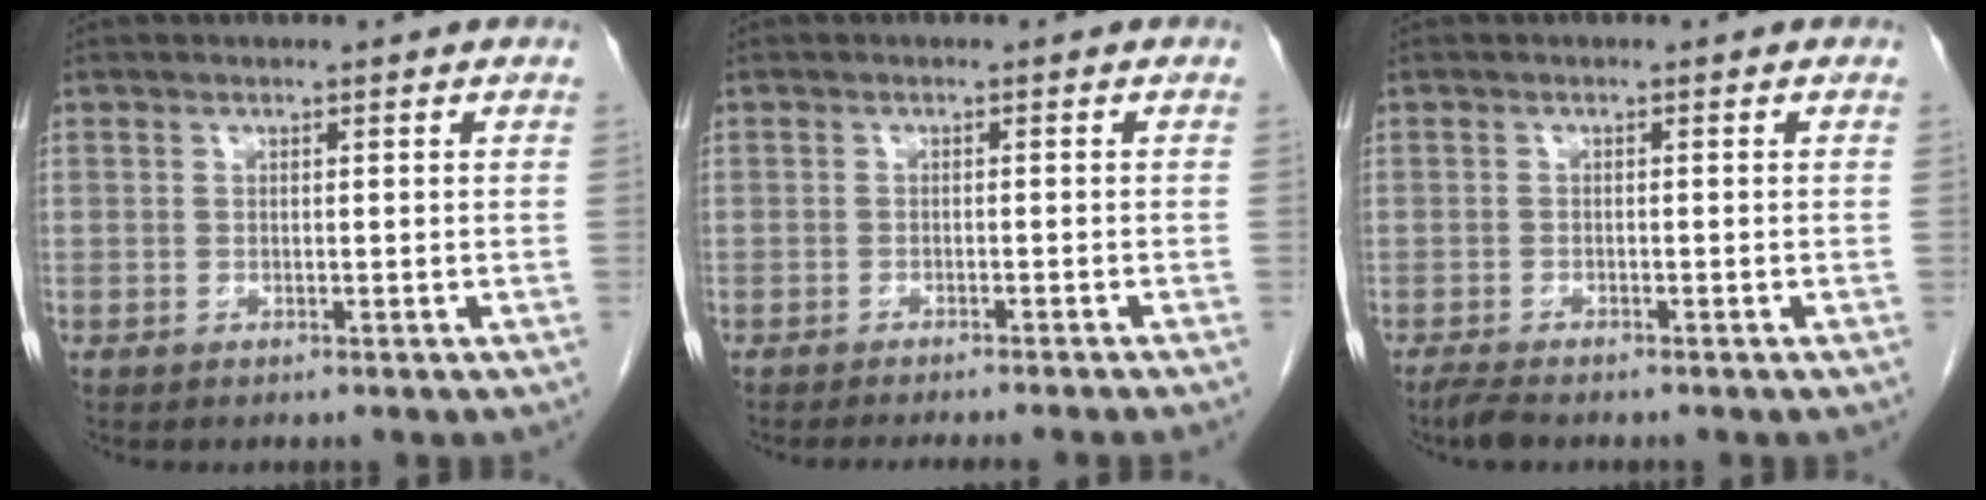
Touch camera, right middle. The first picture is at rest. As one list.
[{"total": 7.2, "force": [-6.5, -0.7, 3.1], "torque": [-0.013, -0.012, -0.085]}, {"total": 2.4, "force": [-2.0, 0.4, 1.2], "torque": [-0.029, -0.008, -0.035]}]